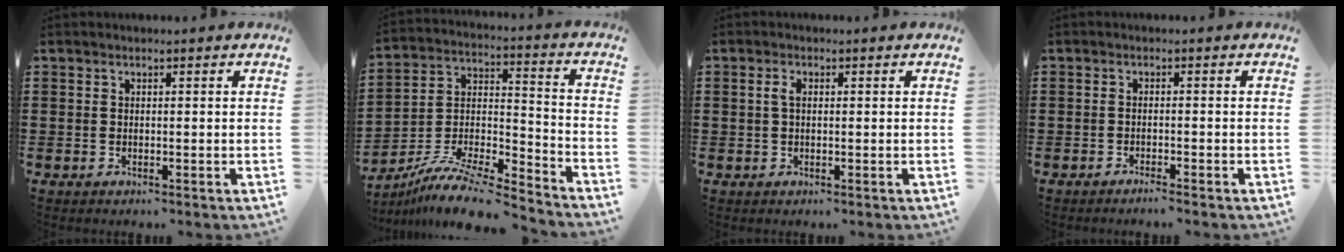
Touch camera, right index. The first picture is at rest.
{"total": 10.0, "force": [-9.1, 1.2, 4.2], "torque": [-0.081, 0.011, -0.184]}
{"total": 1.7, "force": [0.3, 0.9, 1.4], "torque": [-0.031, 0.006, 0.004]}
{"total": 1.2, "force": [-1.1, -0.1, 0.5], "torque": [-0.009, -0.001, -0.021]}